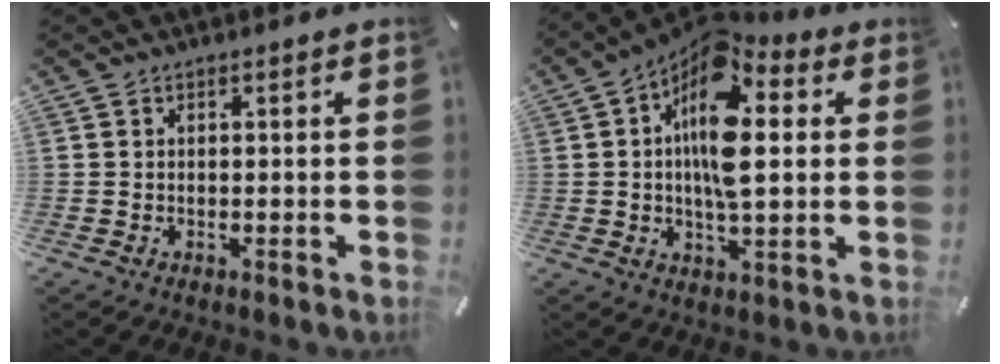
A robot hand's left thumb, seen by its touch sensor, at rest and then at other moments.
{"total": 15.2, "force": [3.8, 7.1, 12.9], "torque": [-0.251, -0.027, 0.062]}